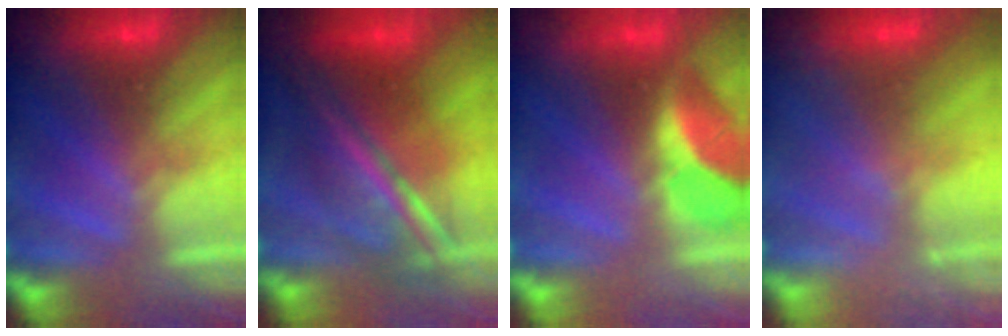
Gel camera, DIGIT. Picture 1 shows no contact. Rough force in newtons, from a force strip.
{"total": 6.1}
{"total": 2.6}
{"total": 2.4}